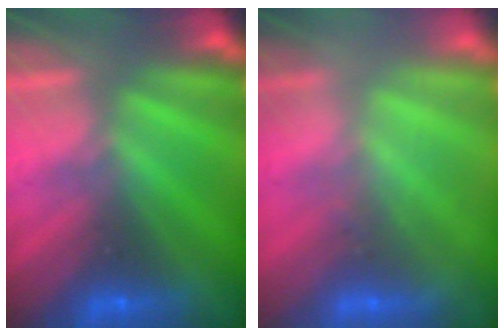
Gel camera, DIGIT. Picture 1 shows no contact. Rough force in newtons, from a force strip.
{"total": 3.0}